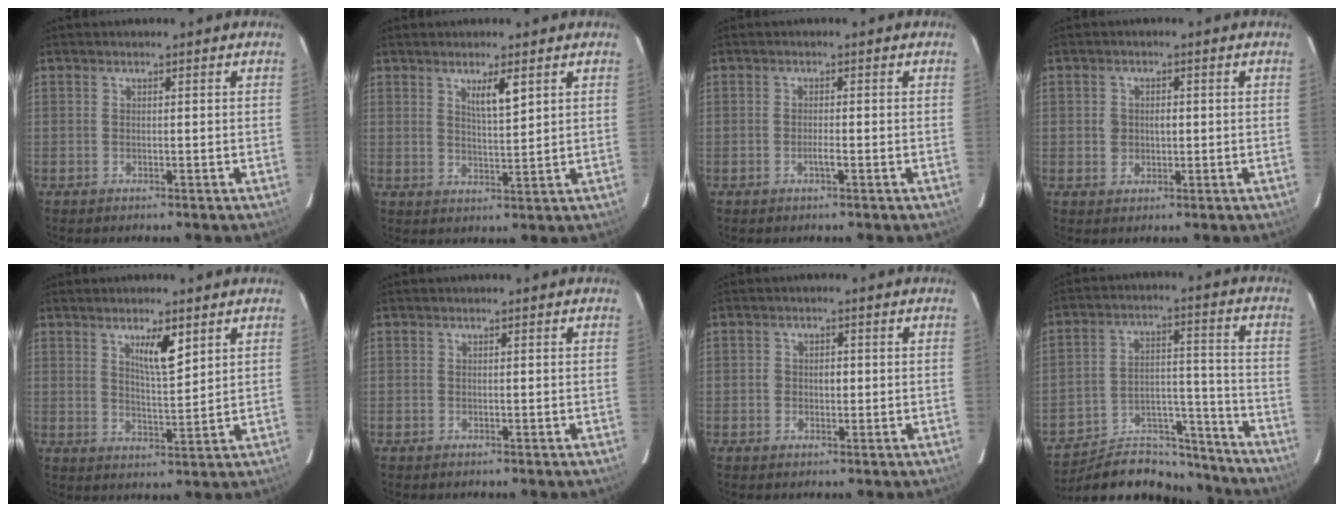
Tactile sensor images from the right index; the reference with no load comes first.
{"total": 4.1, "force": [2.2, 0.4, 3.4], "torque": [-0.058, -0.005, 0.040]}
{"total": 1.3, "force": [-0.6, -0.1, 1.2], "torque": [-0.023, 0.000, -0.012]}
{"total": 2.8, "force": [0.1, 2.2, 1.7], "torque": [-0.027, 0.006, 0.005]}
{"total": 5.7, "force": [3.1, 1.0, 4.7], "torque": [-0.082, -0.006, 0.056]}
{"total": 0.0}
{"total": 2.3, "force": [0.0, 1.6, 1.6], "torque": [-0.025, 0.007, 0.000]}
{"total": 15.5, "force": [-14.7, 4.0, 2.6], "torque": [-0.035, 0.046, -0.227]}